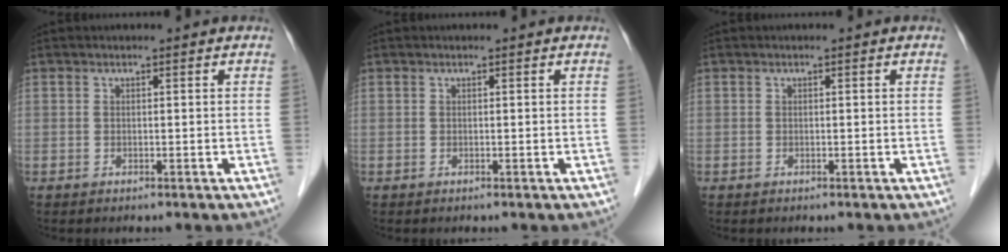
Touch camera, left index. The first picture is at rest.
{"total": 0.0}
{"total": 0.0}